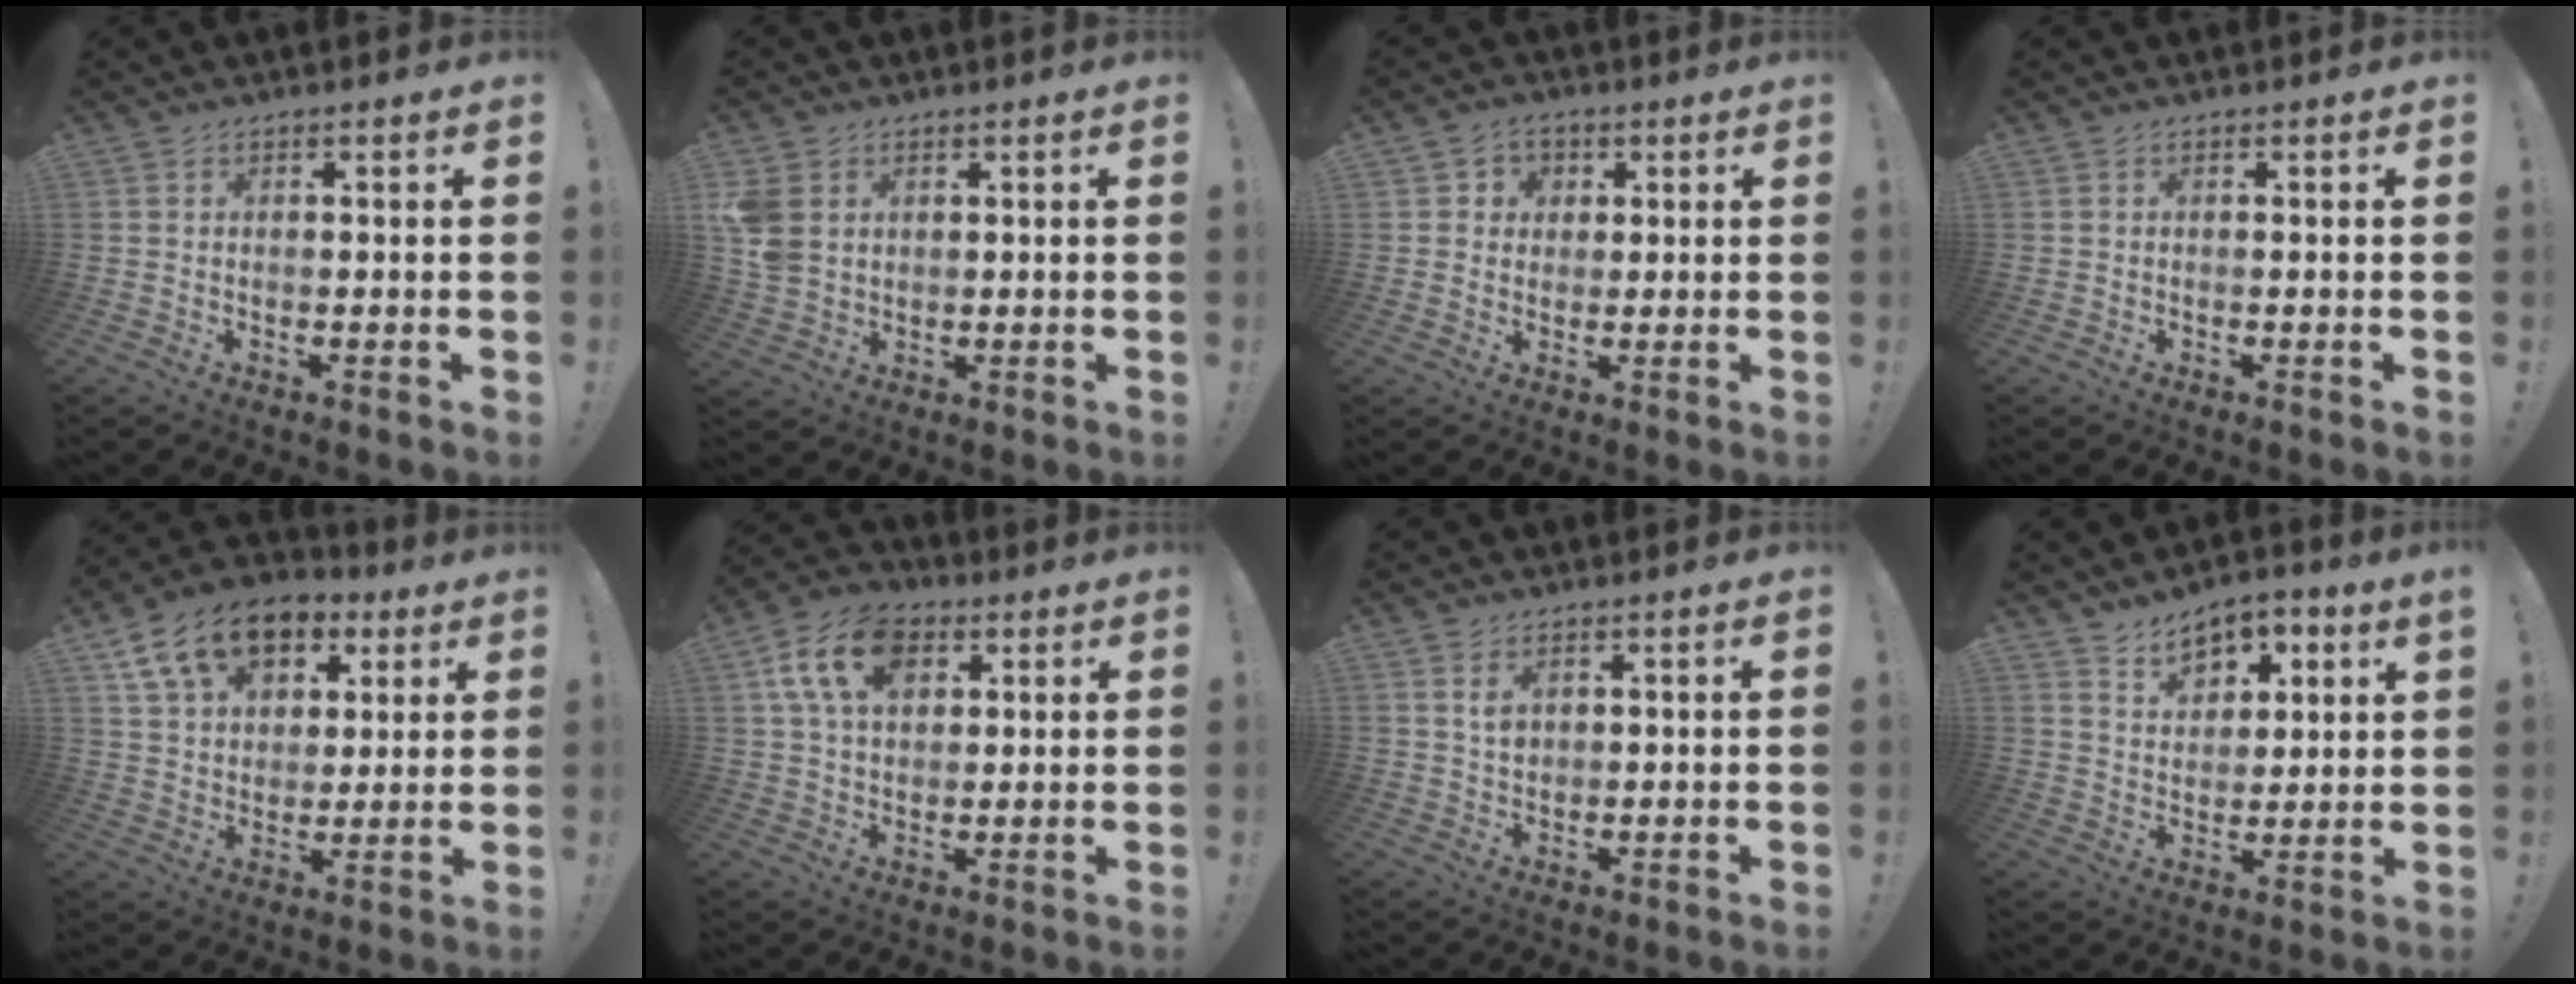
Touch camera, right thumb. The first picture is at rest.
{"total": 7.4, "force": [2.5, 5.6, 4.2], "torque": [-0.086, -0.006, 0.049]}
{"total": 4.3, "force": [0.8, 4.1, 0.9], "torque": [-0.004, -0.002, 0.013]}
{"total": 0.0}
{"total": 15.9, "force": [8.4, 10.6, 8.5], "torque": [-0.133, -0.038, 0.156]}
{"total": 14.5, "force": [5.9, 9.9, 8.8], "torque": [-0.147, -0.009, 0.111]}
{"total": 3.2, "force": [1.5, 2.0, 1.9], "torque": [-0.025, -0.006, 0.025]}
{"total": 8.1, "force": [6.1, 4.2, 3.4], "torque": [-0.042, -0.038, 0.111]}